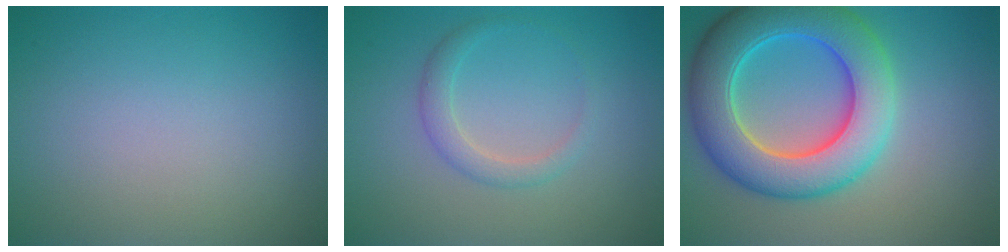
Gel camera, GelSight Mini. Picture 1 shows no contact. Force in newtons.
{"total": 1.8, "press": 1.8, "slide": 0.1}
{"total": 9.5, "press": 9.5, "slide": 0.2}